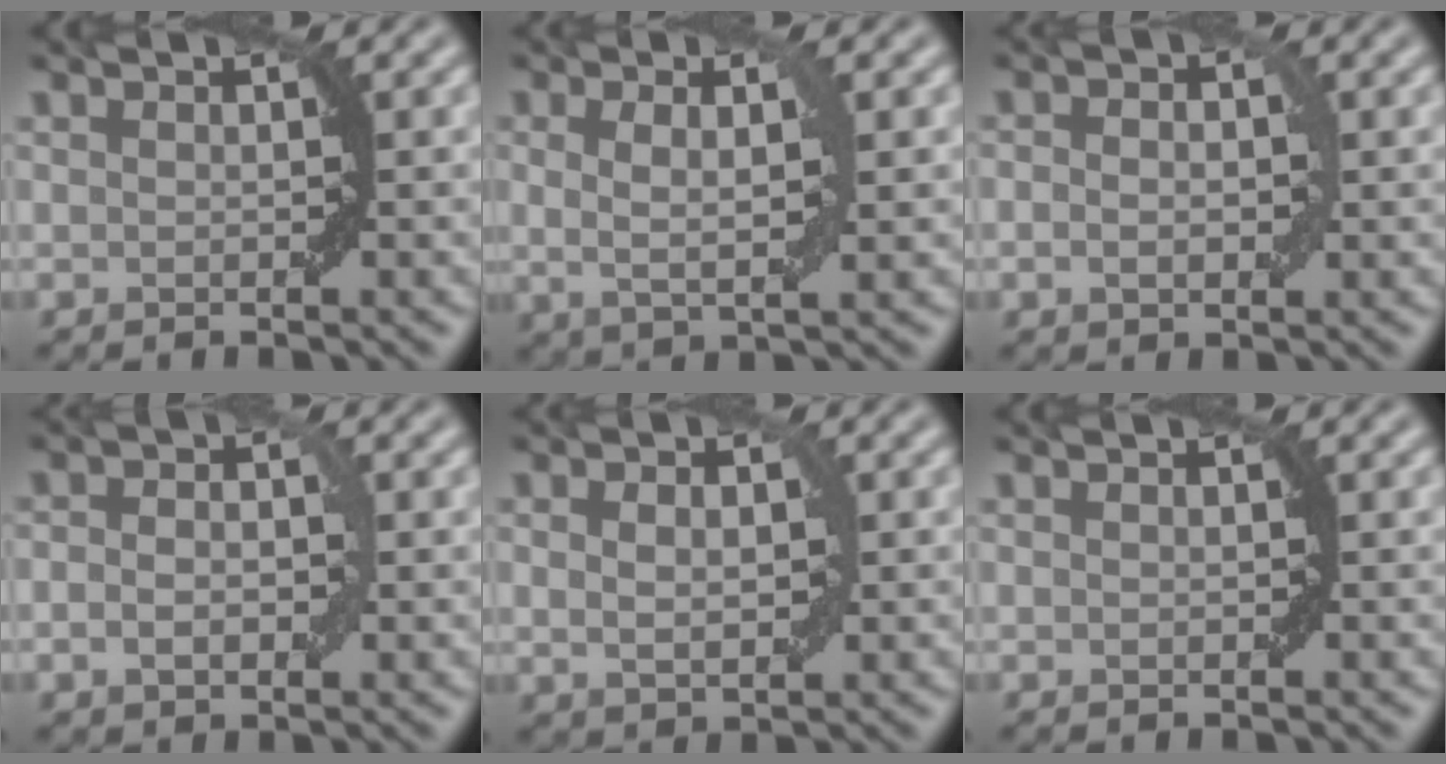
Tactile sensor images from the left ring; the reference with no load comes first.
{"total": 3.1, "force": [0.7, 0.7, 2.9], "torque": [-0.056, -0.004, 0.013]}
{"total": 2.3, "force": [0.0, 1.5, 1.8], "torque": [-0.028, 0.003, 0.000]}
{"total": 2.7, "force": [-0.3, 1.6, 2.1], "torque": [-0.034, 0.003, -0.006]}
{"total": 2.4, "force": [0.4, 1.5, 1.9], "torque": [-0.030, 0.001, 0.011]}
{"total": 0.0}